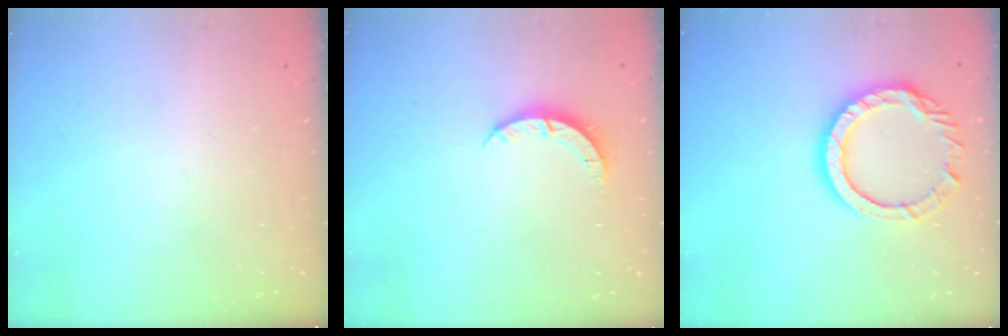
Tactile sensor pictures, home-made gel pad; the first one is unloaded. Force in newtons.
{"total": 4.0, "press": 4.0, "slide": 0.3}
{"total": 12.3, "press": 12.3, "slide": 0.8}